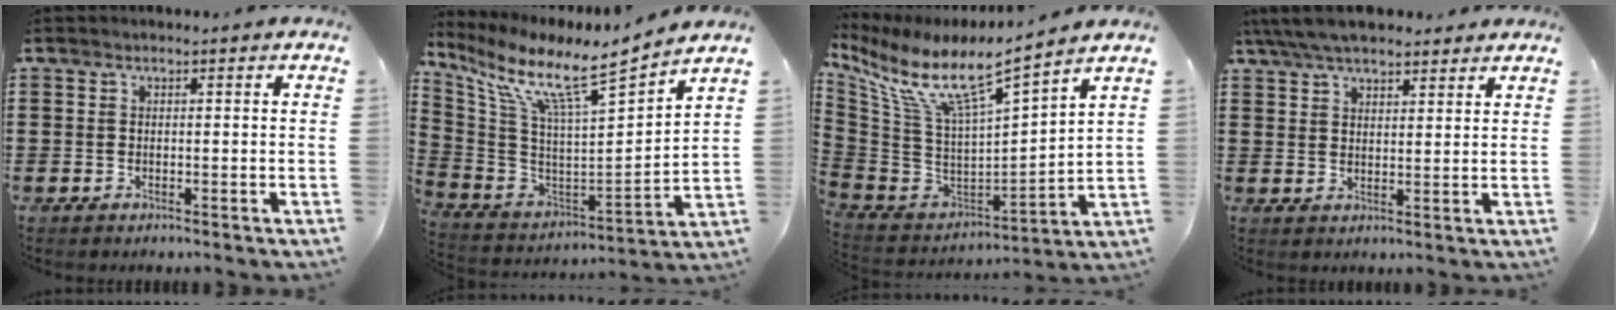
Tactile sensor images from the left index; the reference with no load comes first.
{"total": 9.5, "force": [7.4, 0.8, 6.0], "torque": [-0.148, -0.060, 0.116]}
{"total": 8.6, "force": [6.1, 0.8, 6.0], "torque": [-0.142, -0.059, 0.098]}
{"total": 6.3, "force": [5.5, 1.5, 2.6], "torque": [-0.065, -0.007, 0.103]}